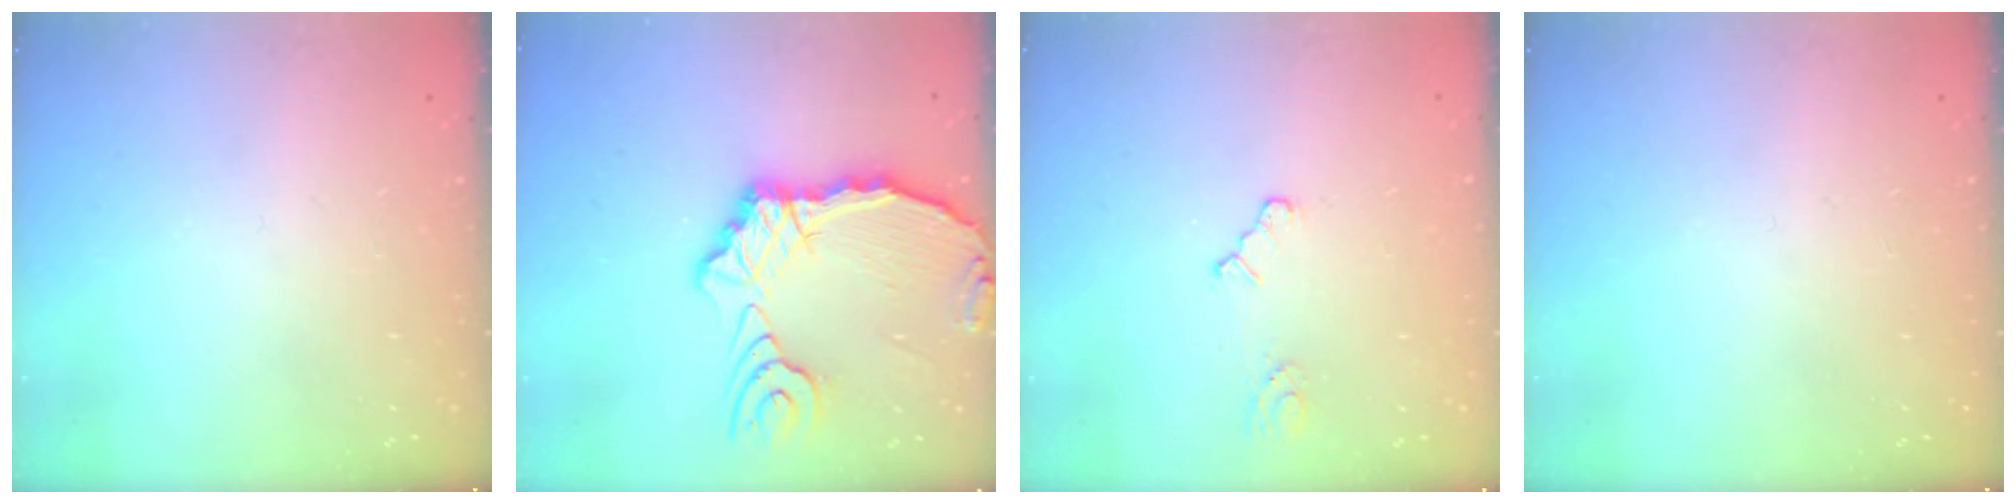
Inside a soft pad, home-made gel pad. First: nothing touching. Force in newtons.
{"total": 15.1, "press": 15.0, "slide": 2.1}
{"total": 2.5, "press": 2.5, "slide": 0.3}
{"total": 0.0}